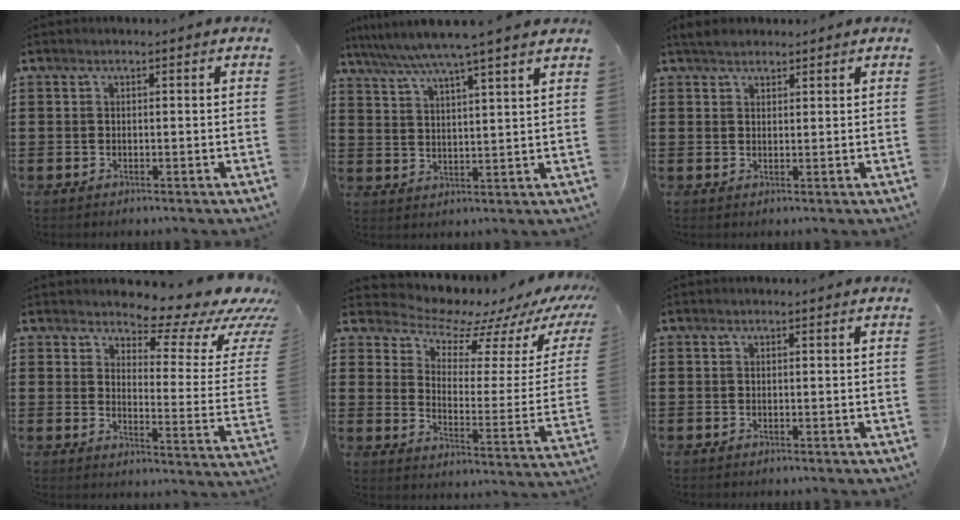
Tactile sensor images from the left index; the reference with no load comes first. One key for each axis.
{"total": 6.1, "fx": 5.3, "fy": -0.8, "fz": 3.0, "tx": -0.076, "ty": -0.028, "tz": 0.090}
{"total": 2.1, "fx": 1.9, "fy": 0.9, "fz": 0.4, "tx": -0.013, "ty": 0.005, "tz": 0.037}
{"total": 7.9, "fx": 6.4, "fy": 2.4, "fz": 3.9, "tx": -0.065, "ty": -0.049, "tz": 0.106}
{"total": 6.9, "fx": 6.3, "fy": 2.3, "fz": 1.5, "tx": -0.045, "ty": -0.060, "tz": 0.105}
{"total": 0.0}